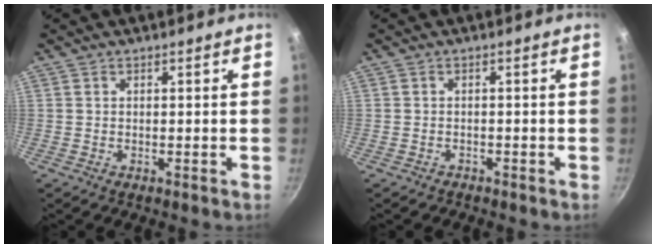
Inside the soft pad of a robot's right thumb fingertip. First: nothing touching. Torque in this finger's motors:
{"motor_torque": [-0.49, 0.35, 0.53, -0.47, -0.06]}